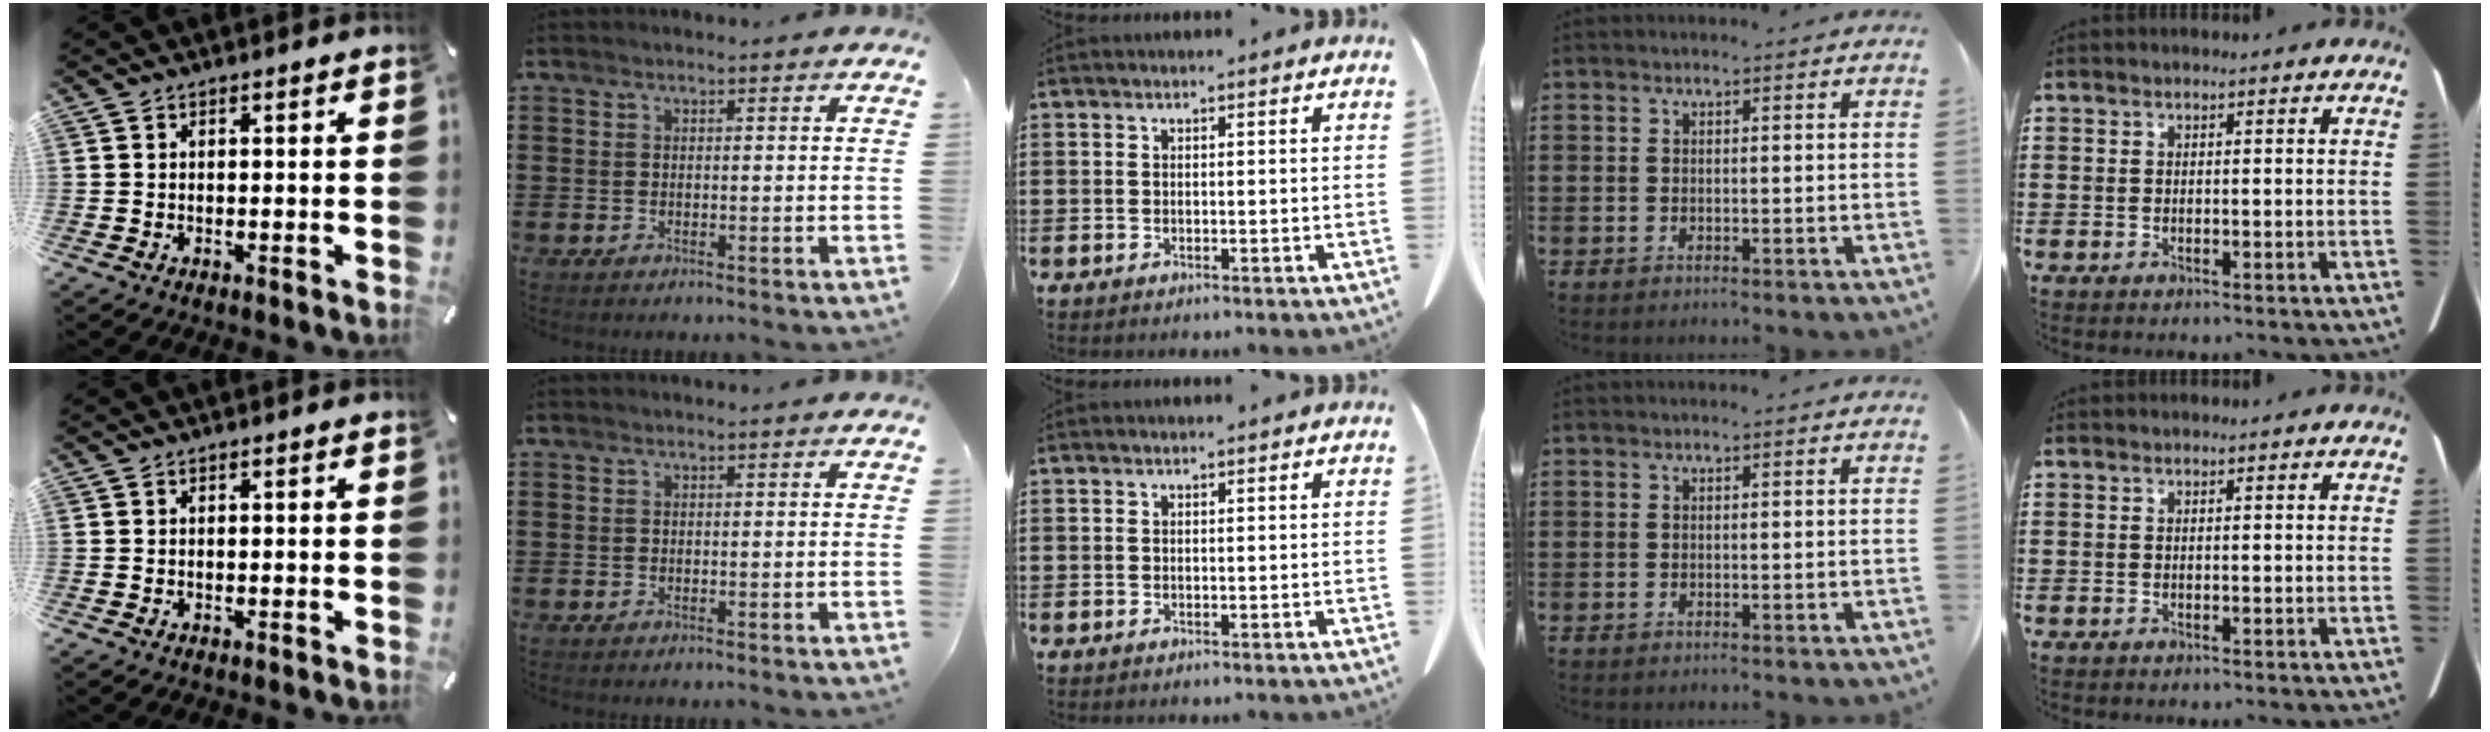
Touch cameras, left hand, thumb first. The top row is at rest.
{}